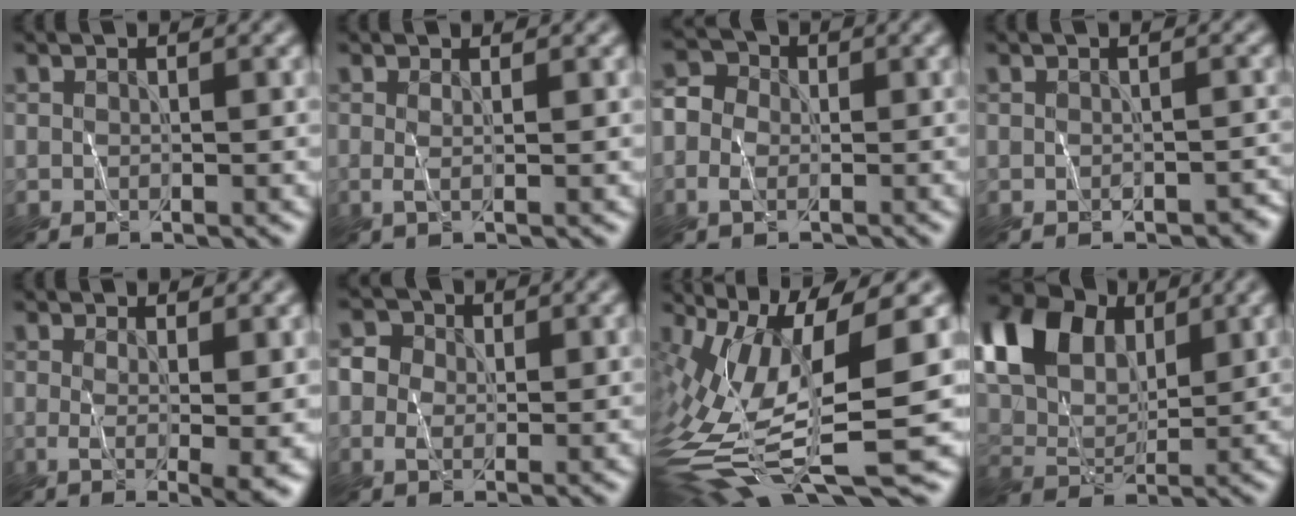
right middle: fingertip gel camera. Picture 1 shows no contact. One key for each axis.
{"total": 1.2, "fx": 0.1, "fy": 0.4, "fz": 1.1, "tx": -0.017, "ty": 0.000, "tz": -0.001}
{"total": 3.6, "fx": -1.3, "fy": 2.9, "fz": 1.7, "tx": -0.029, "ty": 0.008, "tz": -0.030}
{"total": 1.1, "fx": -0.7, "fy": 0.7, "fz": 0.5, "tx": -0.008, "ty": -0.002, "tz": -0.008}
{"total": 4.4, "fx": 0.1, "fy": 1.0, "fz": 4.3, "tx": -0.060, "ty": -0.008, "tz": 0.005}
{"total": 2.9, "fx": 0.3, "fy": 2.5, "fz": 1.6, "tx": -0.027, "ty": 0.006, "tz": -0.005}
{"total": 14.1, "fx": -0.8, "fy": 4.9, "fz": 13.2, "tx": -0.270, "ty": -0.011, "tz": -0.001}
{"total": 12.7, "fx": 6.1, "fy": 7.7, "fz": 8.1, "tx": -0.187, "ty": 0.031, "tz": 0.098}